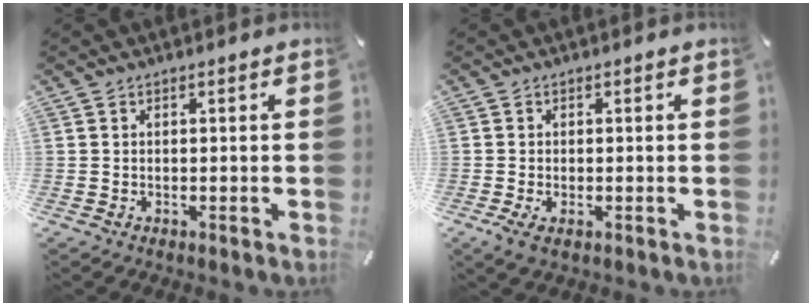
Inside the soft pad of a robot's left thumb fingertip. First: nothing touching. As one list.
[{"total": 1.9, "force": [-0.4, 1.2, 1.4], "torque": [-0.026, 0.002, -0.006]}]